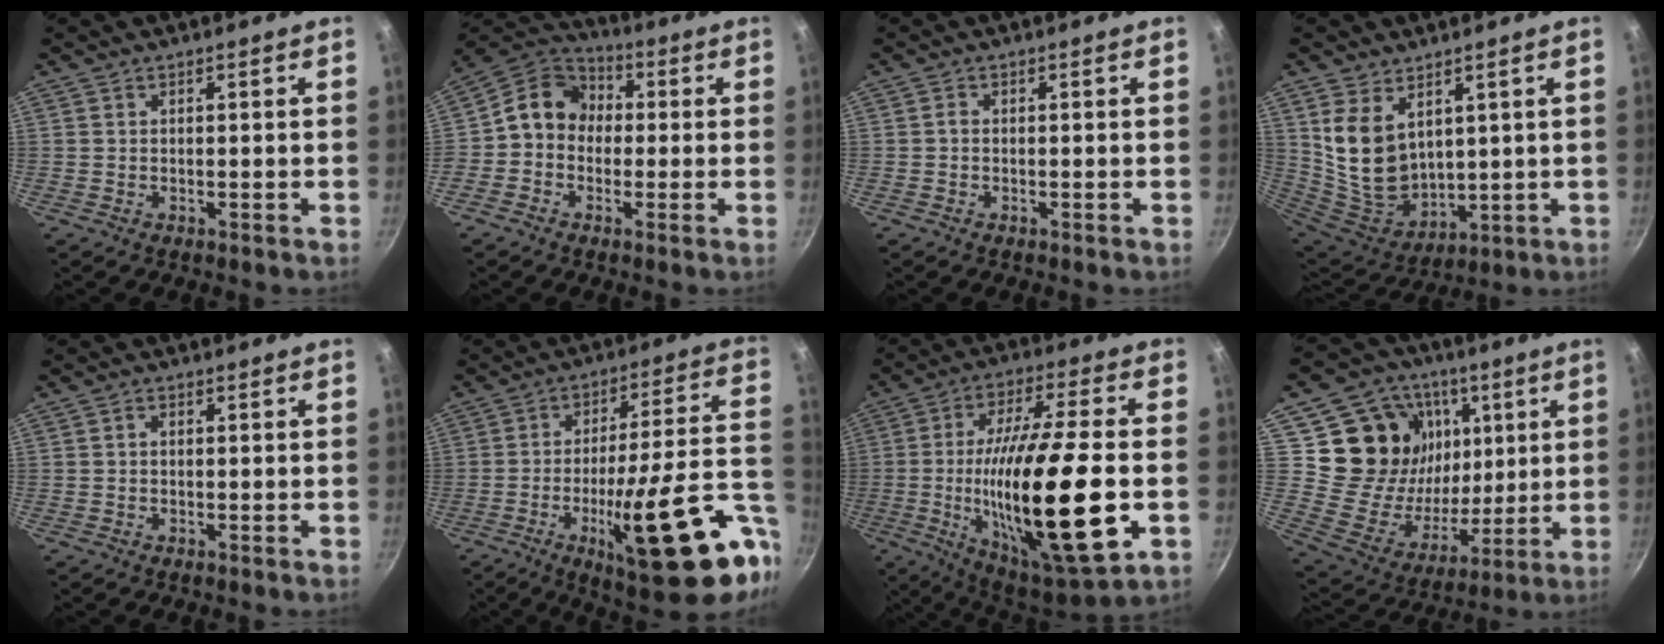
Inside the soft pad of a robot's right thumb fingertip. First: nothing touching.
{"total": 10.6, "force": [0.1, 9.1, 5.4], "torque": [-0.059, 0.032, -0.025]}
{"total": 0.7, "force": [-0.2, 0.6, 0.4], "torque": [-0.006, 0.005, -0.006]}
{"total": 14.2, "force": [4.9, 9.5, 9.4], "torque": [-0.161, -0.044, 0.115]}
{"total": 1.0, "force": [0.0, 0.8, 0.6], "torque": [-0.011, 0.006, 0.000]}
{"total": 26.7, "force": [-9.1, 6.6, 24.2], "torque": [-0.311, 0.019, -0.127]}
{"total": 27.8, "force": [-4.7, 7.3, 26.4], "torque": [-0.454, 0.007, -0.070]}
{"total": 21.7, "force": [7.5, 17.7, 9.9], "torque": [-0.141, -0.032, 0.136]}